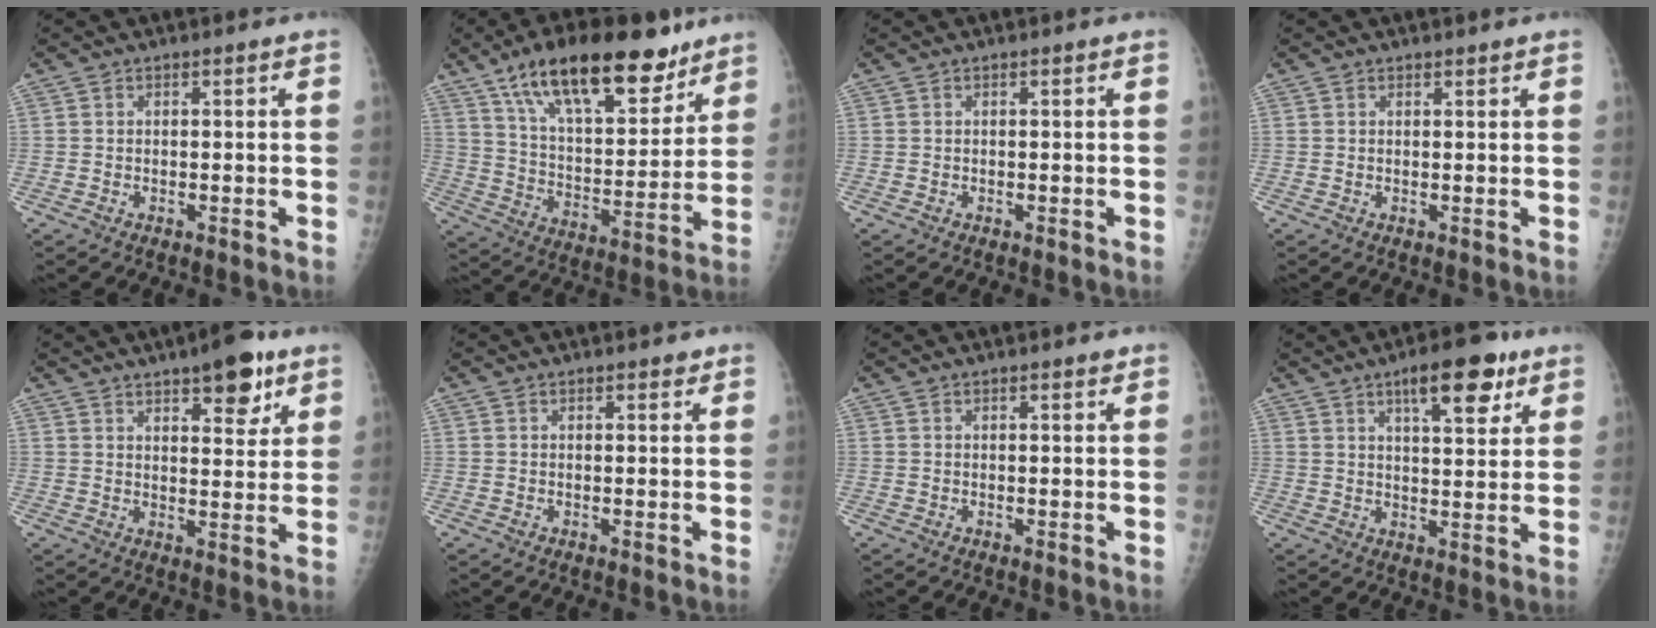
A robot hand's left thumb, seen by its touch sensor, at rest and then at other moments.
{"total": 23.1, "force": [15.1, 9.2, 14.8], "torque": [-0.202, -0.051, 0.252]}
{"total": 0.0}
{"total": 0.7, "force": [0.7, 0.2, 0.1], "torque": [-0.001, -0.006, 0.010]}
{"total": 10.2, "force": [6.4, 3.7, 7.0], "torque": [-0.073, -0.032, 0.089]}
{"total": 1.7, "force": [1.3, 0.7, 0.9], "torque": [-0.005, -0.005, 0.015]}
{"total": 1.4, "force": [1.0, 0.4, 0.8], "torque": [-0.009, -0.005, 0.014]}
{"total": 13.9, "force": [8.1, 4.7, 10.3], "torque": [-0.128, -0.033, 0.122]}